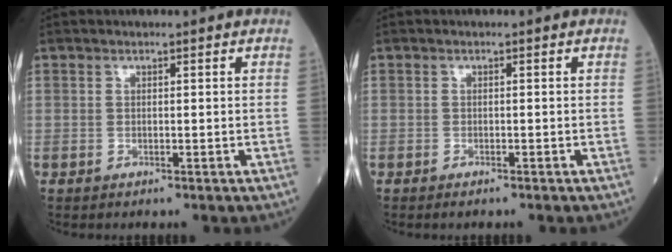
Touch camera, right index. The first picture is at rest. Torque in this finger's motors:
{"motor_torque": [0.01, 0.00, -0.02, 0.00]}